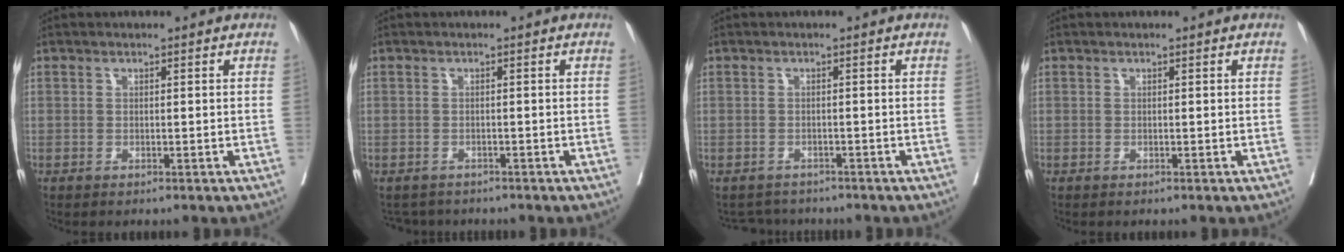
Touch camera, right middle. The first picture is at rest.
{"total": 2.9, "force": [-2.7, 1.2, -0.2], "torque": [-0.002, -0.006, -0.043]}
{"total": 3.2, "force": [-3.0, 1.0, -0.3], "torque": [0.003, -0.005, -0.047]}
{"total": 0.0}